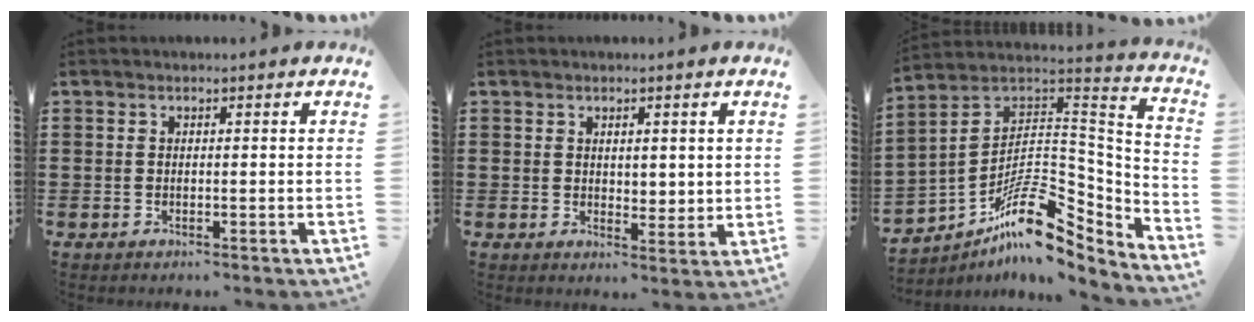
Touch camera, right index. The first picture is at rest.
{"total": 2.3, "force": [1.5, 1.5, 0.8], "torque": [-0.014, 0.007, 0.026]}
{"total": 13.0, "force": [-7.2, 6.0, 9.0], "torque": [-0.139, 0.004, -0.133]}